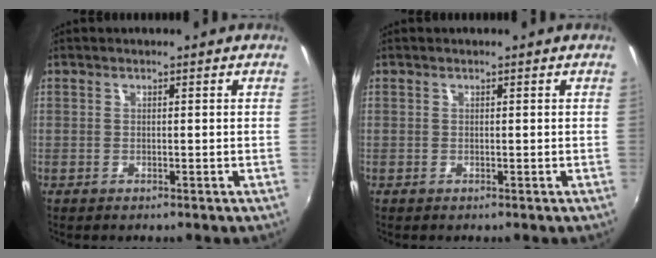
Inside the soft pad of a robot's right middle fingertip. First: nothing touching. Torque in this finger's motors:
{"motor_torque": [0.00, 0.00, 0.00, 0.01]}